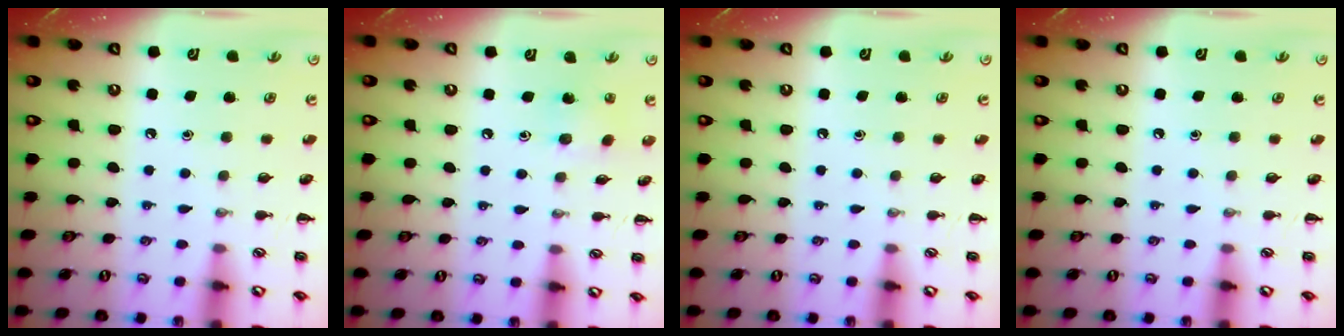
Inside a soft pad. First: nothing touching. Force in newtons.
{"total": 4.1, "press": 4.0, "slide": 0.9}
{"total": 0.0}
{"total": 0.0}